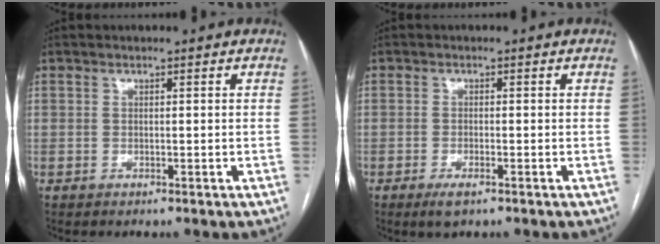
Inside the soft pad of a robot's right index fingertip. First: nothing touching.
{"total": 2.5, "force": [-1.5, 0.6, 1.9], "torque": [-0.038, -0.004, -0.025]}